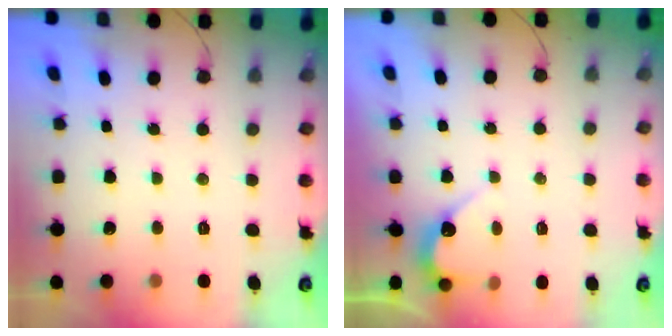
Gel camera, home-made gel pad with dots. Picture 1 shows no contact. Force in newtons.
{"total": 3.9, "press": 3.9, "slide": 0.2}